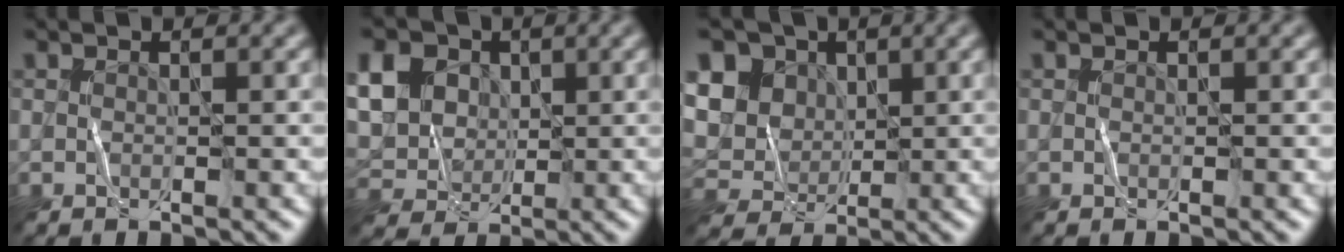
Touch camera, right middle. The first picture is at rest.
{"total": 6.1, "force": [1.9, 5.0, 2.9], "torque": [-0.100, 0.019, 0.033]}
{"total": 9.9, "force": [4.2, 7.9, 4.2], "torque": [-0.110, 0.025, 0.071]}
{"total": 0.0}